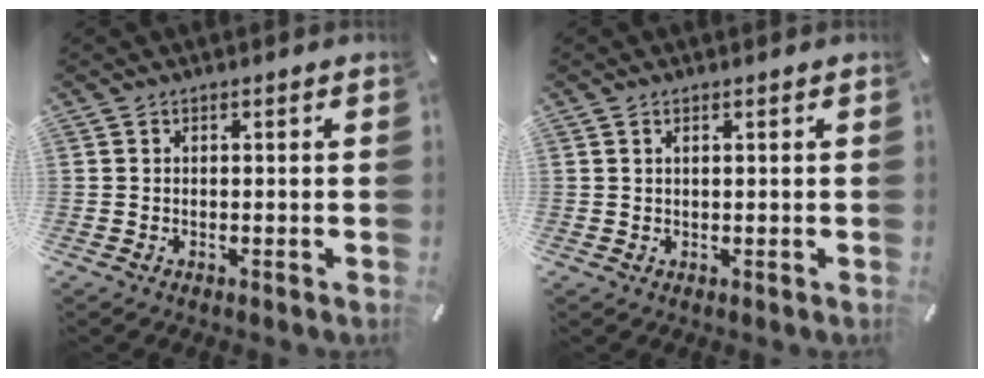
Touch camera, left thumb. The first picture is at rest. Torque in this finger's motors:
{"motor_torque": [-0.15, -0.48, -0.04, 0.11, -0.02]}